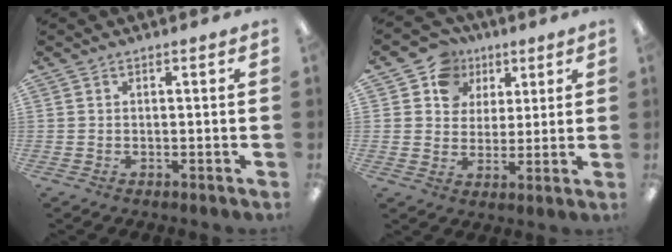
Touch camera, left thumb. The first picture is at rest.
{"total": 9.5, "force": [4.7, 8.2, 1.2], "torque": [-0.037, -0.030, 0.089]}